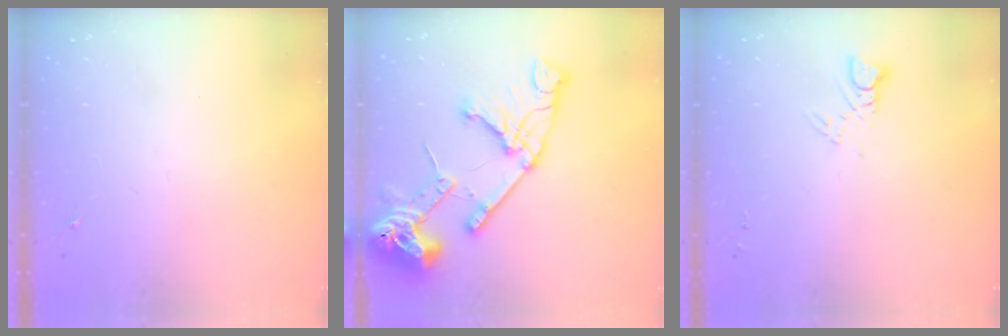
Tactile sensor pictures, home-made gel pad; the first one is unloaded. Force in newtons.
{"total": 24.0, "press": 23.9, "slide": 2.5}
{"total": 3.0, "press": 3.0, "slide": 0.3}